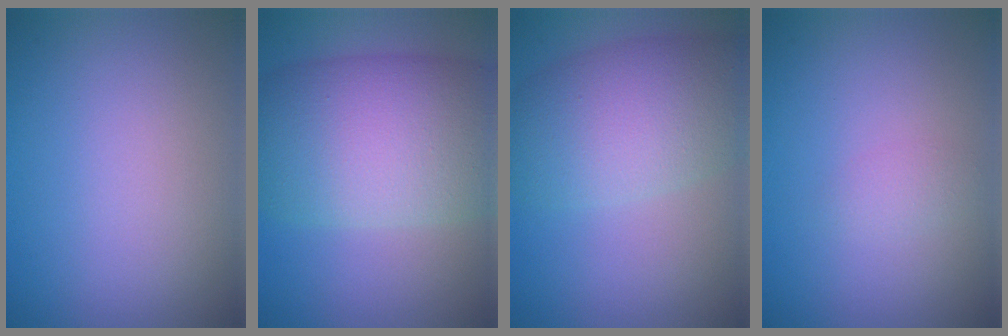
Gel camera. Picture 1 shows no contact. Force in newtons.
{"total": 11.9, "press": 11.9, "slide": 0.6}
{"total": 7.6, "press": 7.6, "slide": 0.3}
{"total": 1.1, "press": 1.1, "slide": 0.0}